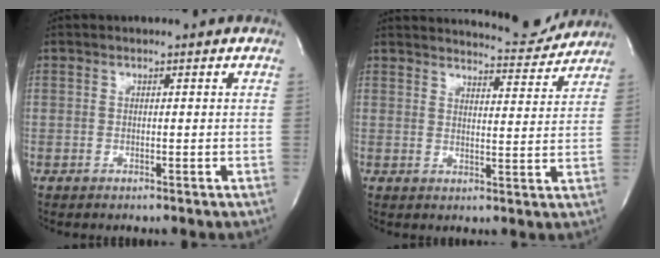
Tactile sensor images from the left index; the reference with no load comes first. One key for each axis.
{"total": 8.7, "fx": 8.7, "fy": 0.7, "fz": 0.8, "tx": -0.010, "ty": -0.018, "tz": 0.106}